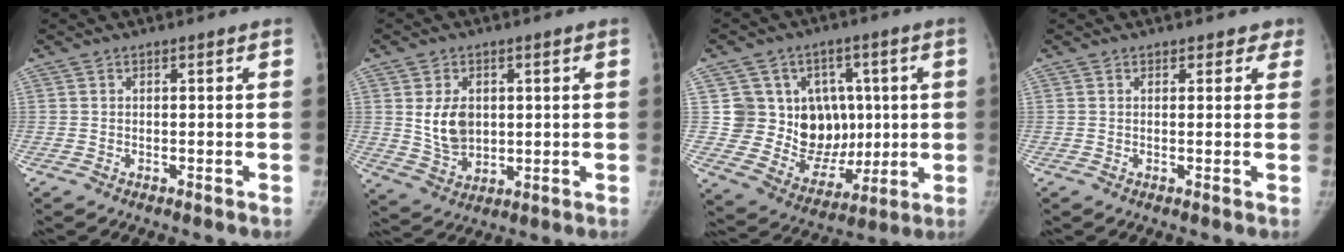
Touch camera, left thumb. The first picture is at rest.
{"total": 7.8, "force": [1.5, 5.7, 5.2], "torque": [-0.065, -0.016, 0.039]}
{"total": 15.5, "force": [1.7, 13.3, 7.8], "torque": [-0.060, 0.004, 0.057]}
{"total": 2.4, "force": [1.7, 1.6, 0.6], "torque": [0.028, -0.004, 0.012]}